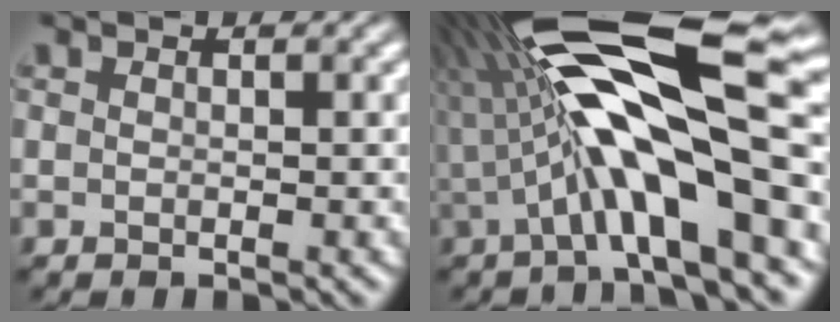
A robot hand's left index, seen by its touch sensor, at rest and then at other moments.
{"total": 14.1, "force": [-0.2, 3.6, 13.6], "torque": [-0.227, 0.038, -0.005]}